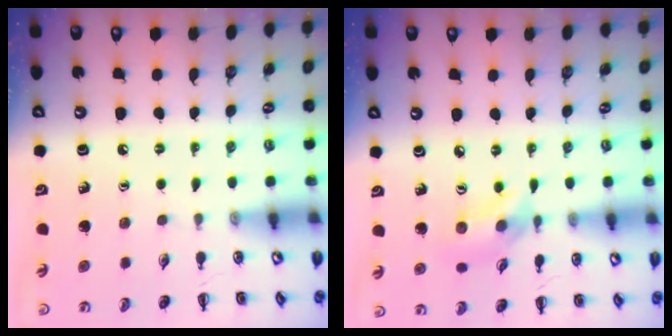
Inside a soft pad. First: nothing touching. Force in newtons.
{"total": 6.9, "press": 6.8, "slide": 0.9}